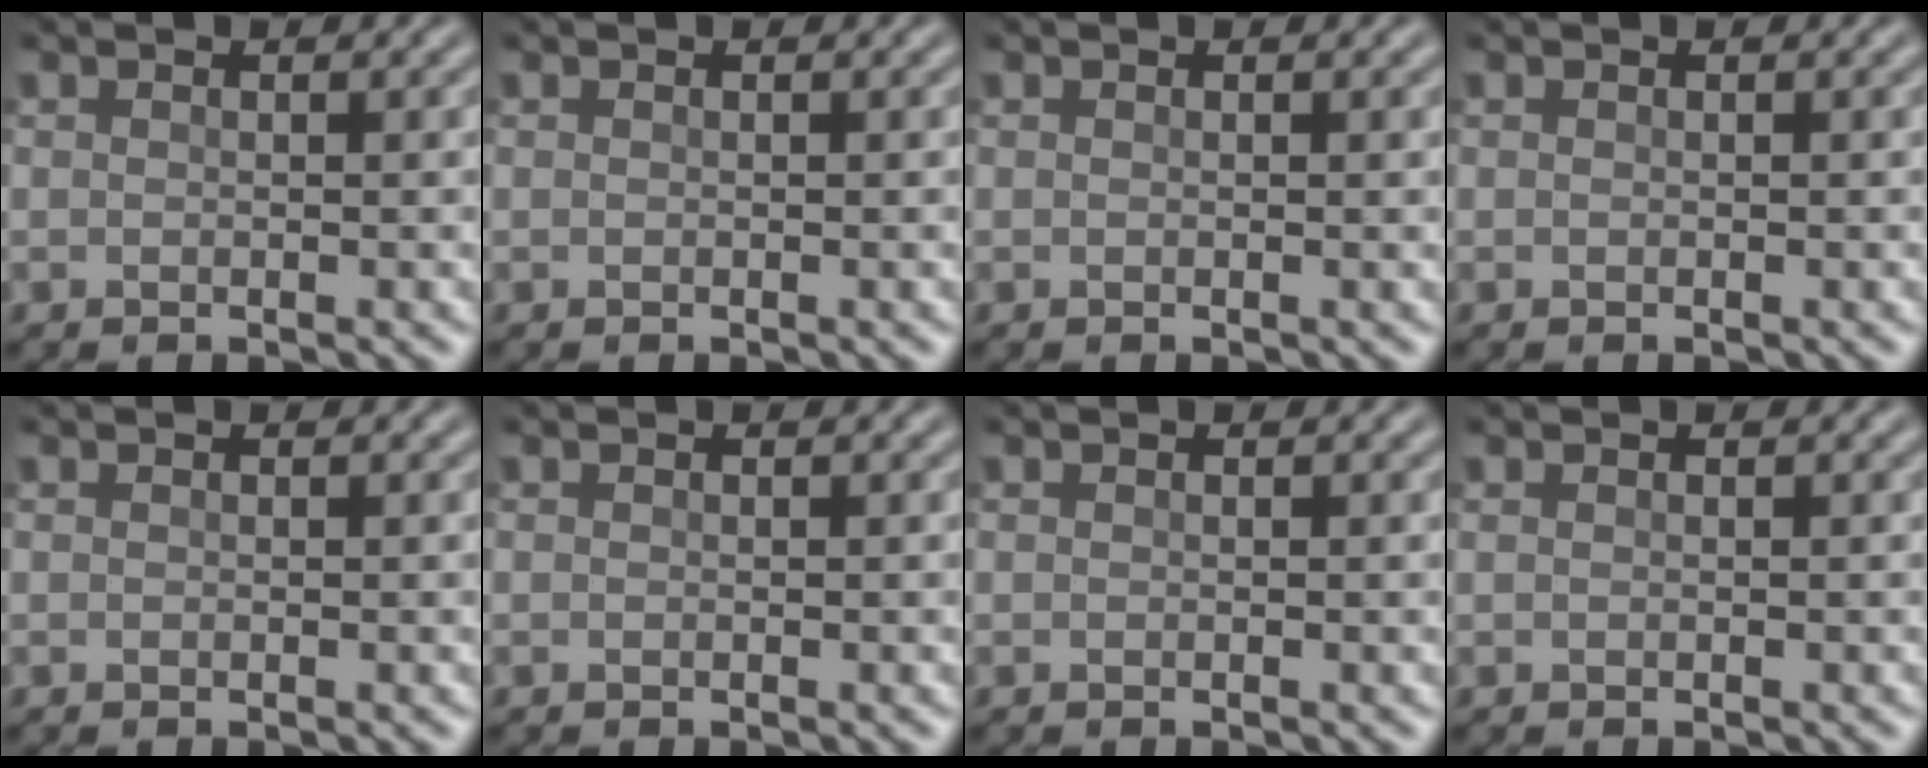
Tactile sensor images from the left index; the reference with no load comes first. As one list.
[{"total": 0.0}, {"total": 0.5, "force": [0.2, 0.1, 0.5], "torque": [-0.003, 0.004, 0.003]}, {"total": 0.0}, {"total": 0.0}, {"total": 0.0}, {"total": 0.0}, {"total": 0.0}]